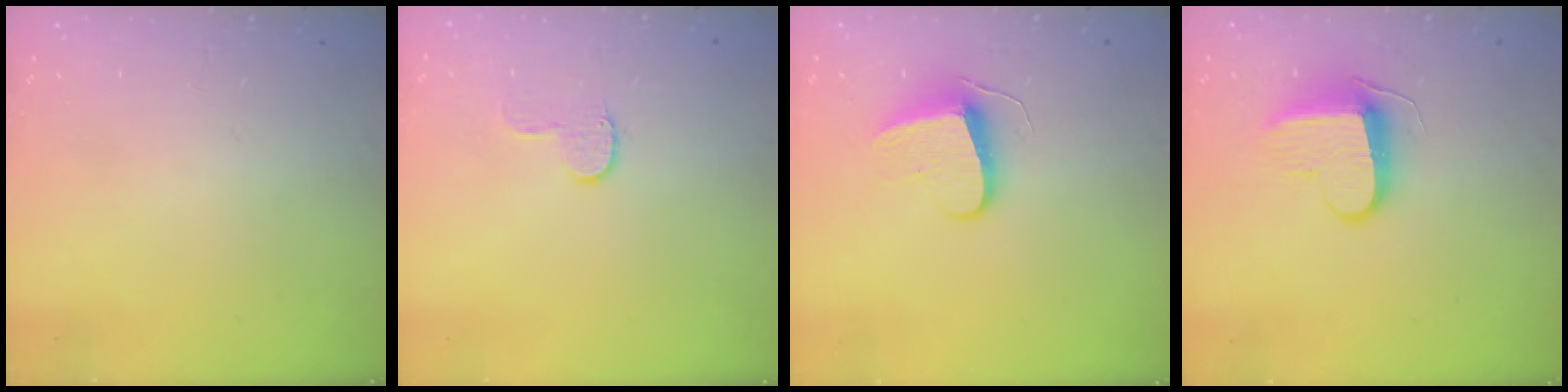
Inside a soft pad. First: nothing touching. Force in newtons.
{"total": 4.6, "press": 4.6, "slide": 0.5}
{"total": 8.9, "press": 8.9, "slide": 0.7}
{"total": 9.3, "press": 9.3, "slide": 0.4}